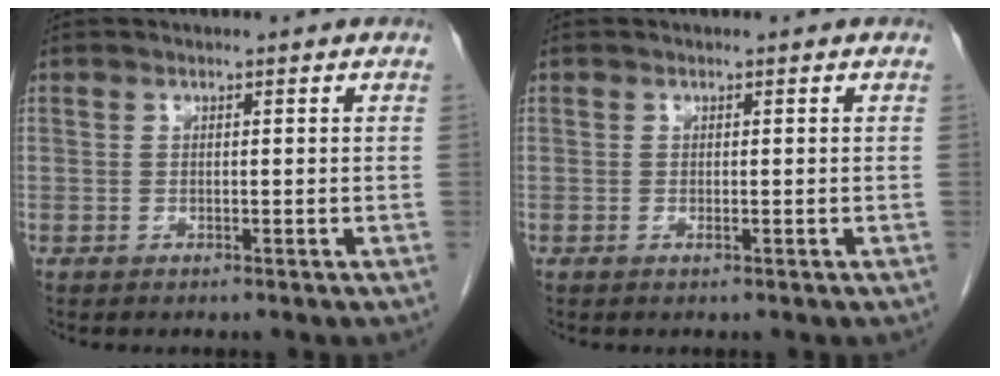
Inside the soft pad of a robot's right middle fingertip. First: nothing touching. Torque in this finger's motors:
{"motor_torque": [0.37, -0.10, 0.00, -0.01]}